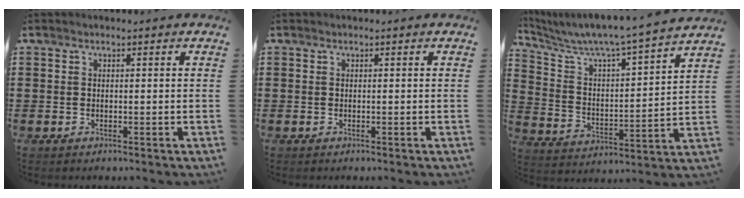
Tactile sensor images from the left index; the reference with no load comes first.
{"total": 0.0}
{"total": 6.0, "force": [5.5, -0.1, 2.3], "torque": [-0.073, -0.048, 0.085]}